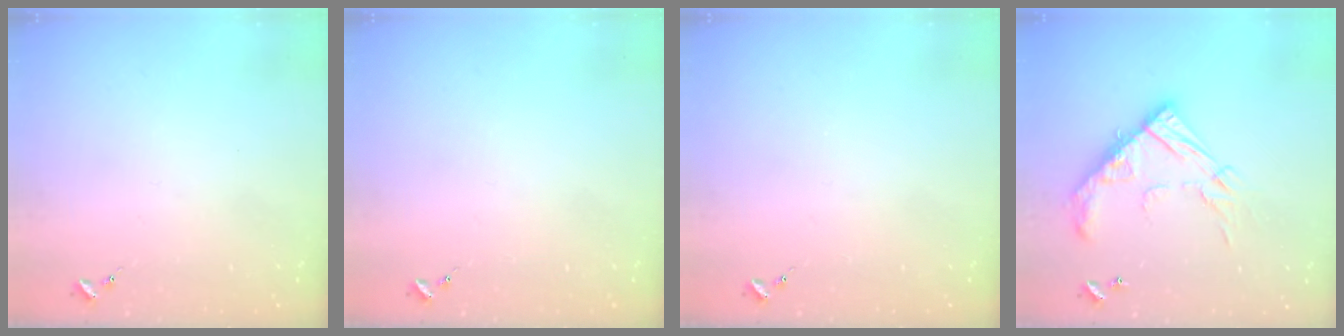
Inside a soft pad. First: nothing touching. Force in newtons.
{"total": 0.0}
{"total": 0.0}
{"total": 17.6, "press": 17.6, "slide": 1.2}